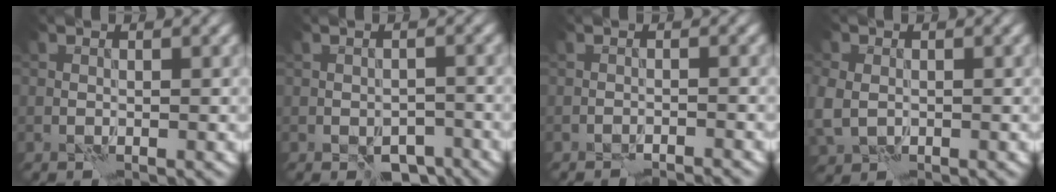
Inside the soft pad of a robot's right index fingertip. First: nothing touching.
{"total": 3.7, "force": [-2.6, 2.0, 1.9], "torque": [-0.020, -0.004, -0.037]}
{"total": 2.6, "force": [-2.5, 0.0, 0.6], "torque": [-0.011, 0.009, -0.036]}
{"total": 4.1, "force": [-0.8, 3.3, 2.2], "torque": [-0.059, -0.010, -0.008]}